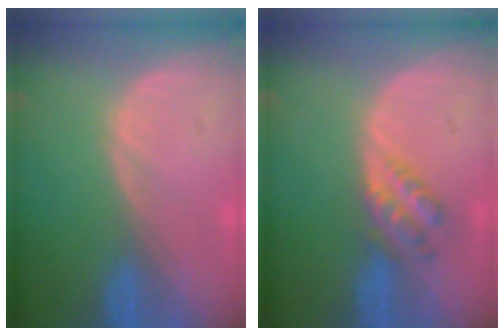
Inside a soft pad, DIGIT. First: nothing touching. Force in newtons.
{"total": 4.5, "press": 3.9, "slide": 2.2}